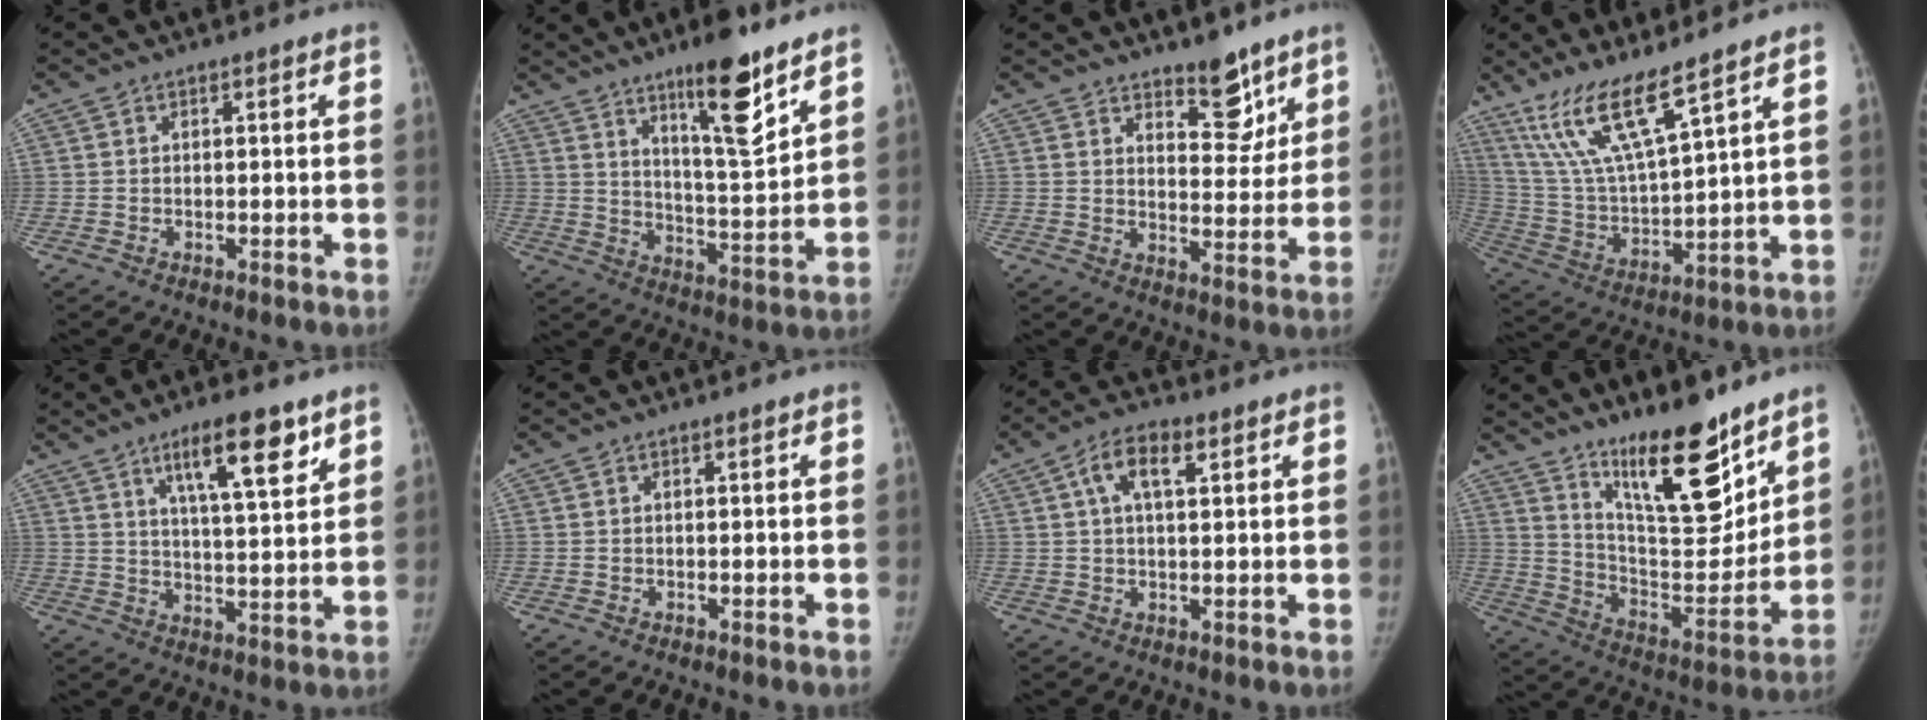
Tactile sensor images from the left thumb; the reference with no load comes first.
{"total": 13.8, "force": [9.0, 2.8, 10.1], "torque": [-0.140, -0.066, 0.149]}
{"total": 8.5, "force": [6.2, 3.9, 4.4], "torque": [-0.023, -0.046, 0.094]}
{"total": 14.2, "force": [10.0, 2.1, 9.9], "torque": [-0.191, -0.054, 0.212]}
{"total": 11.8, "force": [6.8, 2.9, 9.2], "torque": [-0.131, -0.034, 0.112]}
{"total": 0.0}
{"total": 7.1, "force": [2.8, 3.2, 5.7], "torque": [-0.102, 0.009, 0.046]}
{"total": 19.9, "force": [13.9, 6.1, 12.9], "torque": [-0.153, -0.108, 0.235]}